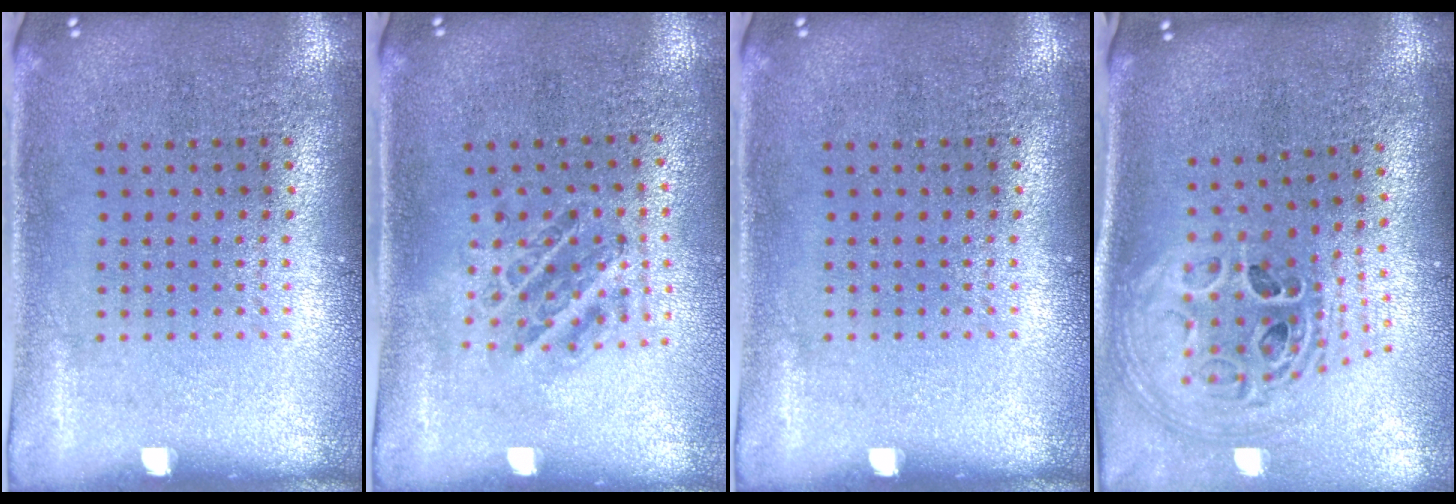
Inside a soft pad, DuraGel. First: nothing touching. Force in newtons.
{"total": 1.0, "press": 1.0, "slide": 0.1}
{"total": 0.0}
{"total": 1.9, "press": 1.5, "slide": 1.1}